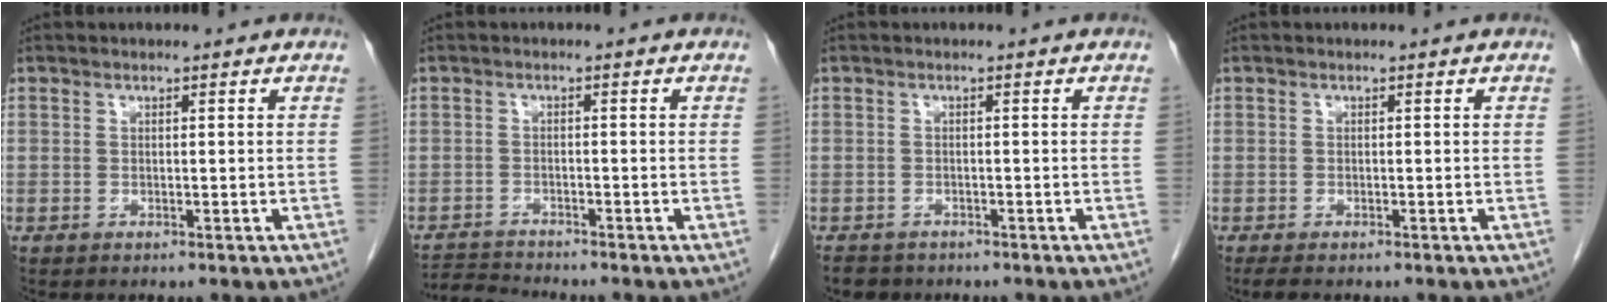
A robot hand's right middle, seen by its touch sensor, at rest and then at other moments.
{"total": 3.5, "force": [-3.3, -1.0, -0.7], "torque": [0.008, -0.017, -0.059]}
{"total": 3.1, "force": [-2.6, 1.7, 0.4], "torque": [-0.013, 0.000, -0.038]}
{"total": 2.3, "force": [-1.8, 0.6, 1.2], "torque": [-0.025, -0.007, -0.023]}